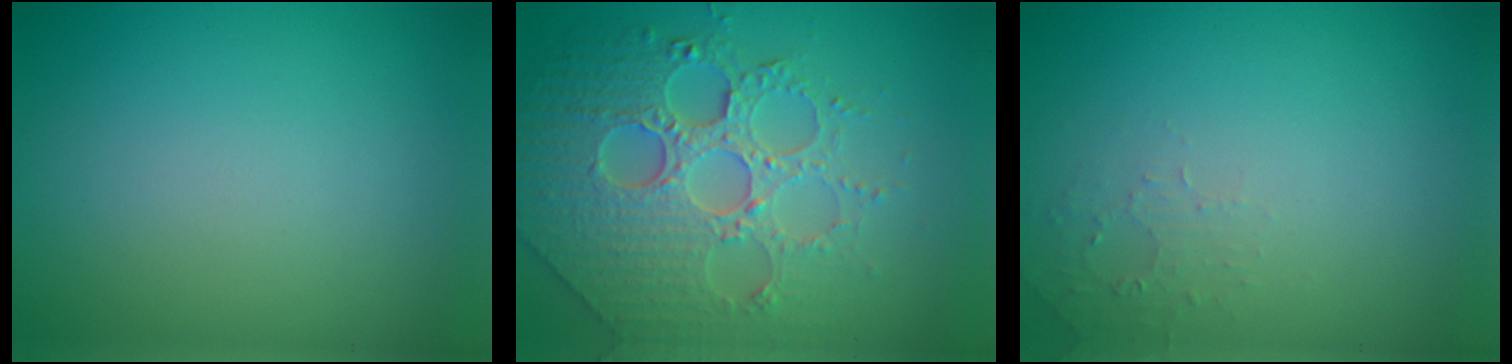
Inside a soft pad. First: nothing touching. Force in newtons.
{"total": 8.1, "press": 6.0, "slide": 5.5}
{"total": 1.3, "press": 1.2, "slide": 0.3}